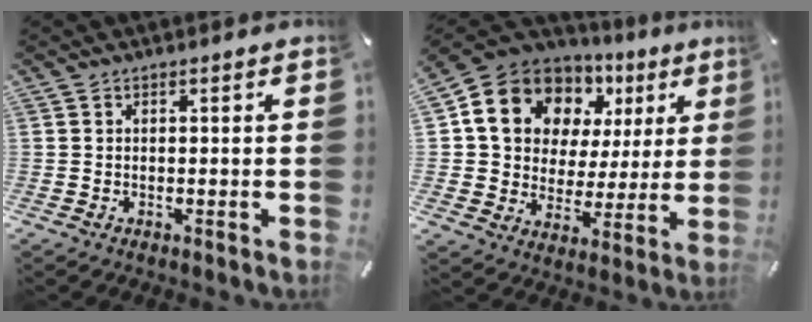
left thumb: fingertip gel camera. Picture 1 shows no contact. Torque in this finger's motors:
{"motor_torque": [2.07, 2.87, 1.73, -1.04, 0.16]}